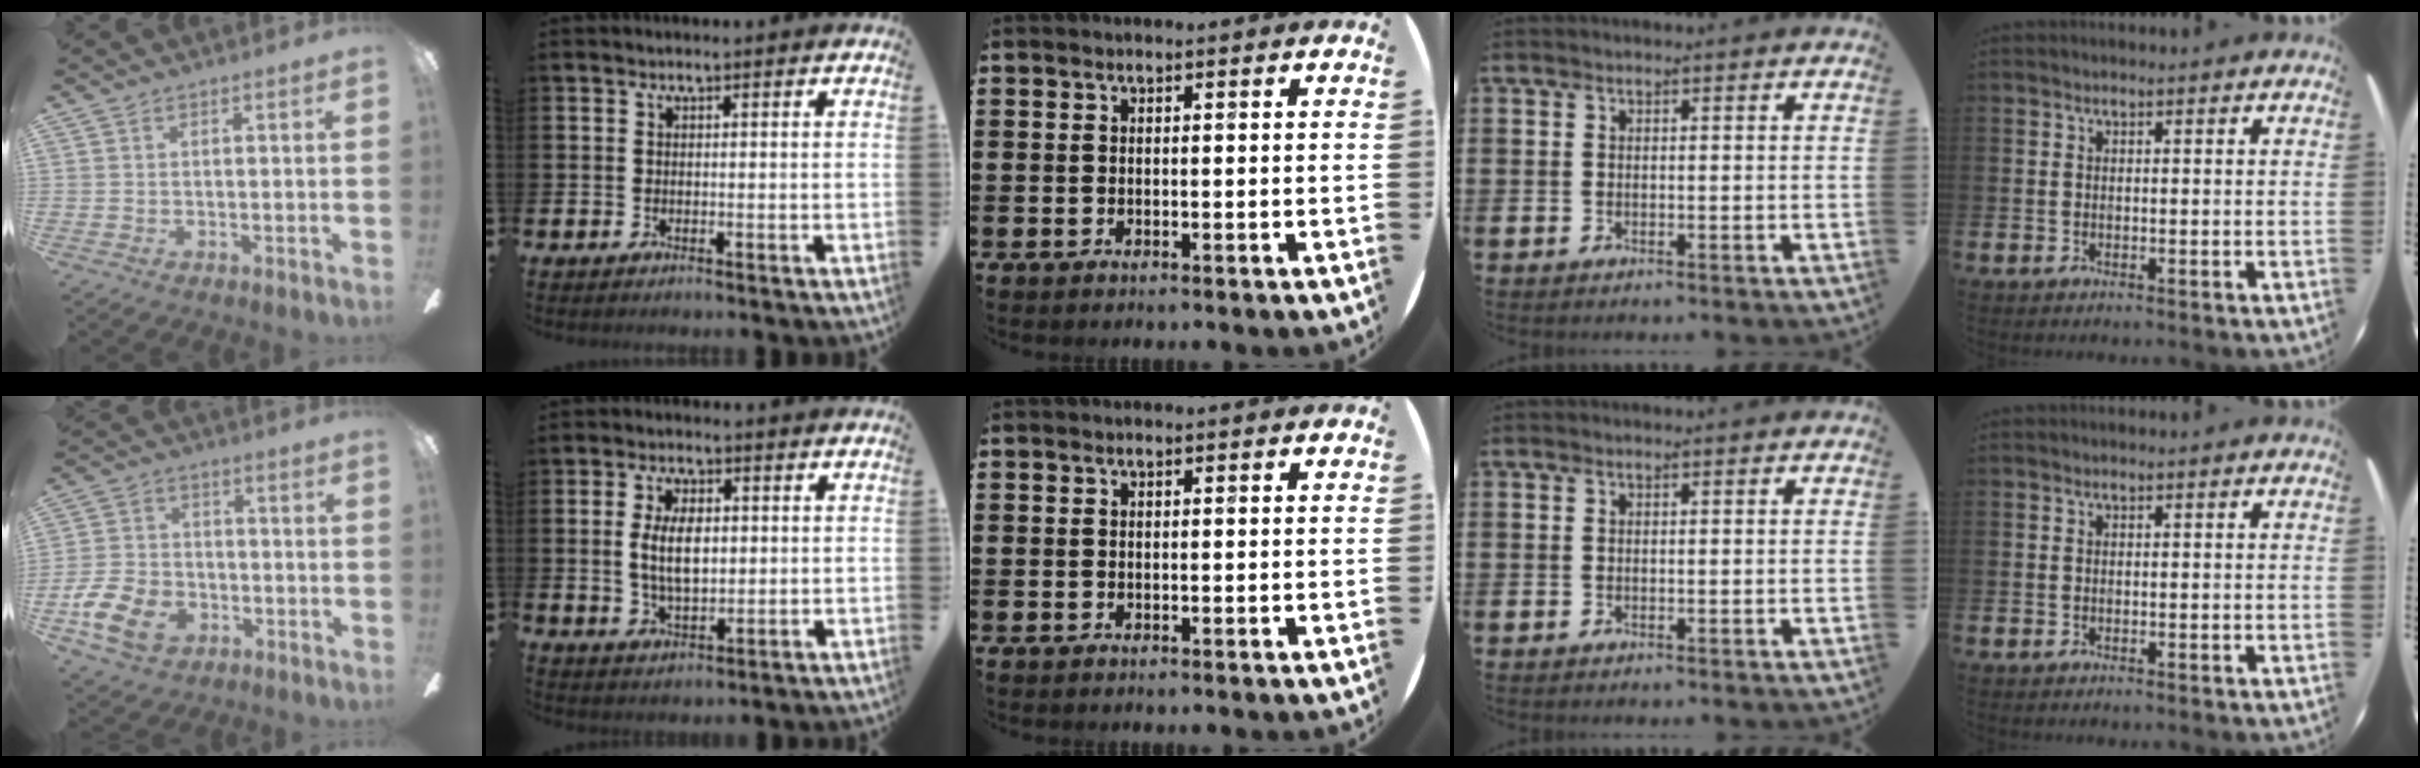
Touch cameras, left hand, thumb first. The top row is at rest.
{"thumb": {"total": 12.7, "force": [-5.7, 9.0, 6.9], "torque": [-0.158, 0.041, -0.103]}, "index": {"total": 6.0, "force": [1.1, 3.1, 5.1], "torque": [-0.078, 0.000, 0.013]}}